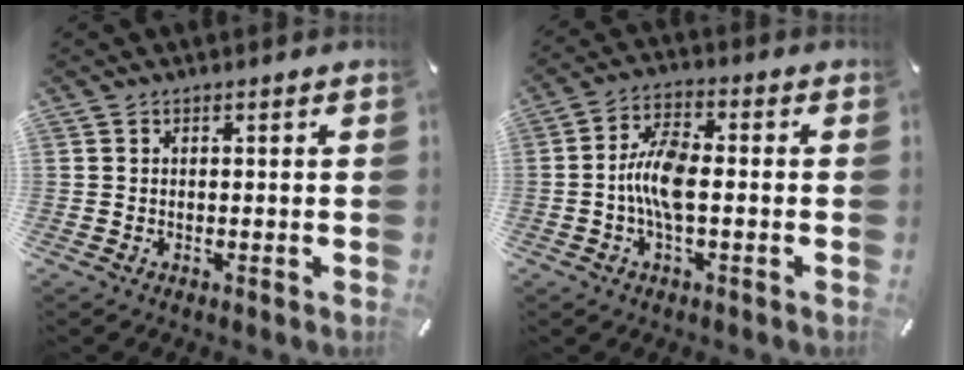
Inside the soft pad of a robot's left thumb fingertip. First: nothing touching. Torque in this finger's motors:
{"motor_torque": [0.97, 1.90, 0.82, 0.08, 0.08]}